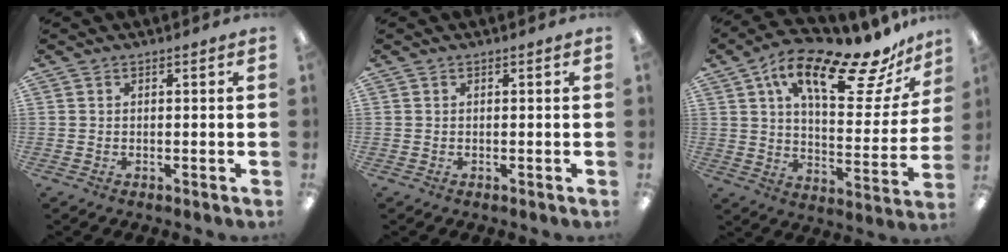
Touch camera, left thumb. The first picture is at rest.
{"total": 0.0}
{"total": 21.3, "force": [13.8, 7.3, 14.5], "torque": [-0.228, -0.074, 0.224]}